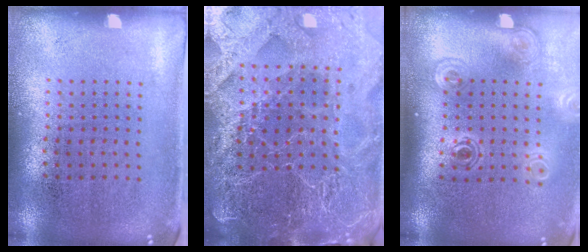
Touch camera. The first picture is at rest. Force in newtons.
{"total": 5.1, "press": 4.6, "slide": 2.3}
{"total": 1.8, "press": 1.2, "slide": 1.3}